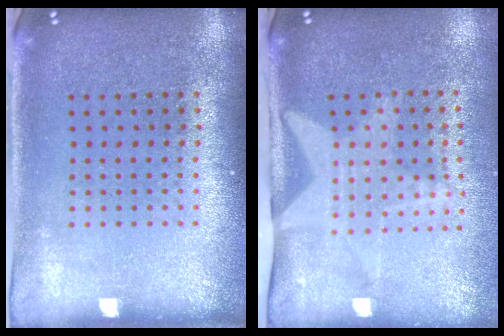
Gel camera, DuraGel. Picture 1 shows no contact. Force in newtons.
{"total": 1.7, "press": 1.5, "slide": 0.7}